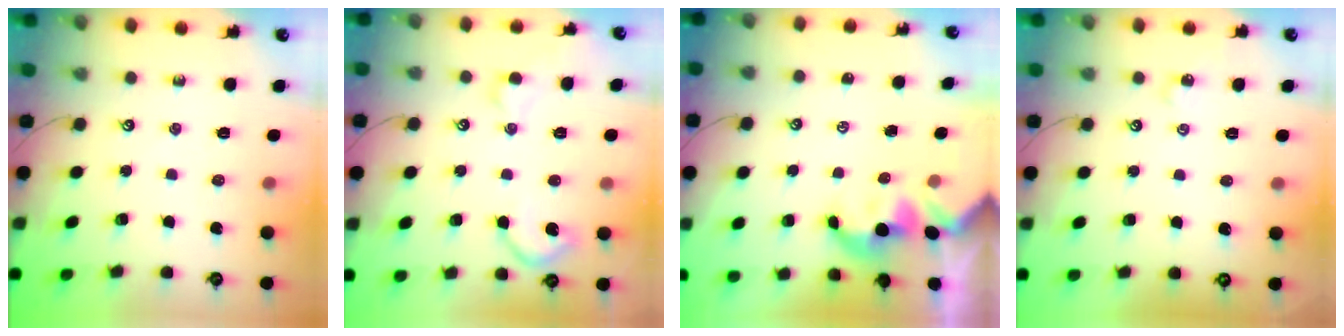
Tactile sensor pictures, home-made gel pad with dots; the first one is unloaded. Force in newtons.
{"total": 4.7, "press": 4.7, "slide": 0.8}
{"total": 1.7, "press": 1.7, "slide": 0.2}
{"total": 4.4, "press": 4.3, "slide": 0.7}